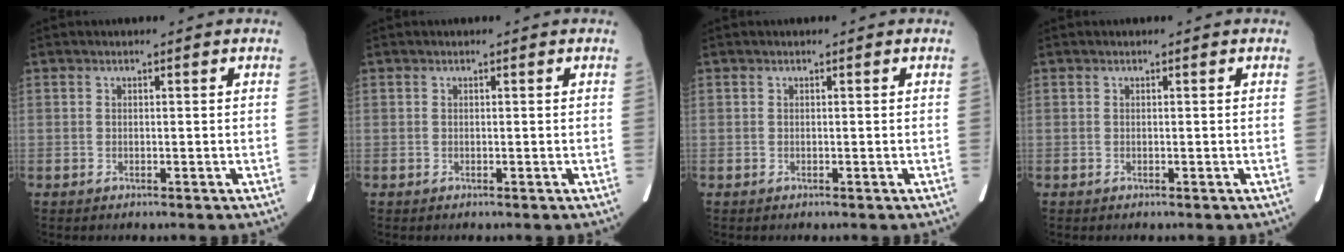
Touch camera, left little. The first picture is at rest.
{"total": 0.0}
{"total": 0.0}
{"total": 0.0}